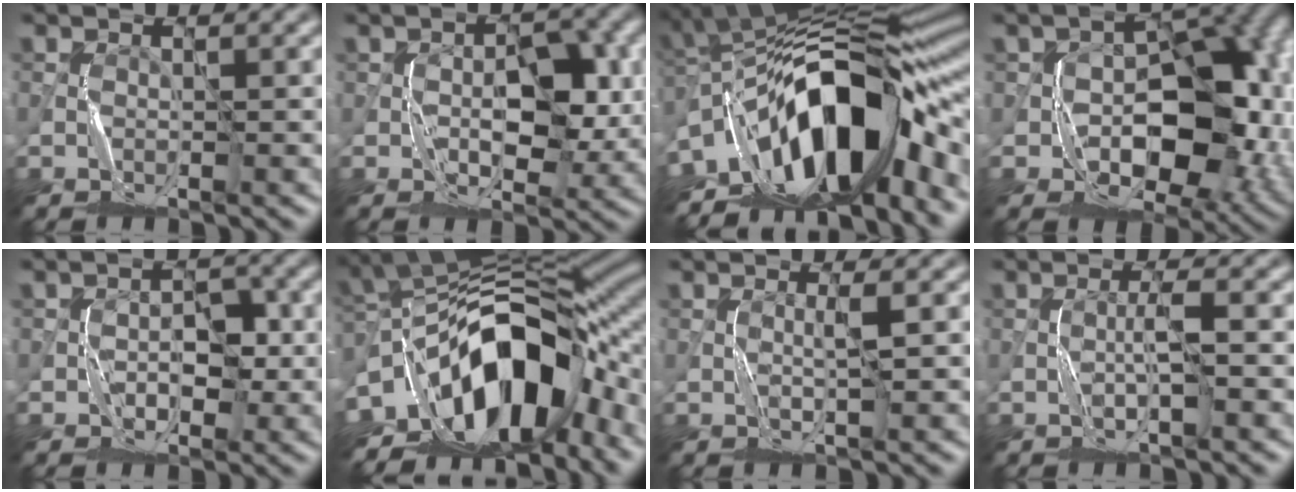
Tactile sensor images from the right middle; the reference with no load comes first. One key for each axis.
{"total": 5.7, "fx": -0.4, "fy": 3.1, "fz": 4.8, "tx": -0.061, "ty": 0.002, "tz": -0.005}
{"total": 14.1, "fx": -5.8, "fy": 6.3, "fz": 11.2, "tx": -0.154, "ty": 0.019, "tz": -0.111}
{"total": 11.0, "fx": -2.0, "fy": 7.1, "fz": 8.1, "tx": -0.092, "ty": 0.000, "tz": -0.030}
{"total": 2.9, "fx": -0.7, "fy": 1.9, "fz": 2.0, "tx": -0.018, "ty": 0.003, "tz": -0.011}
{"total": 13.2, "fx": -6.3, "fy": 6.5, "fz": 9.6, "tx": -0.140, "ty": 0.010, "tz": -0.116}
{"total": 1.2, "fx": 0.4, "fy": -0.2, "fz": 1.1, "tx": -0.020, "ty": 0.001, "tz": 0.006}
{"total": 1.7, "fx": -0.4, "fy": -0.1, "fz": 1.7, "tx": -0.026, "ty": 0.005, "tz": -0.010}